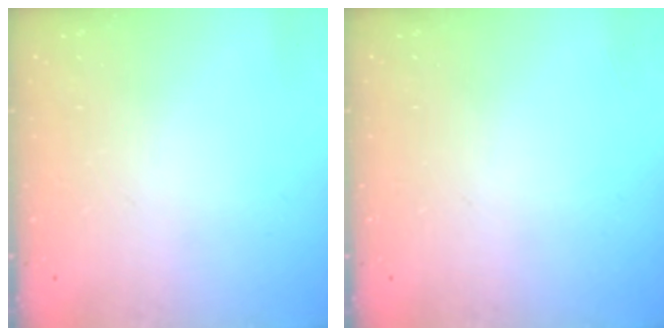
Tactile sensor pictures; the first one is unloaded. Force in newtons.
{"total": 0.0}